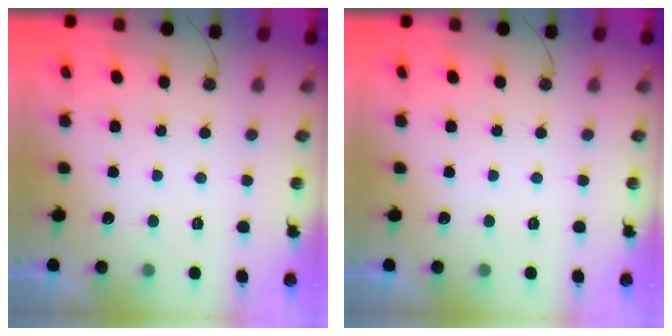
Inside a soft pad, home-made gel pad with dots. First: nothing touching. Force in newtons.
{"total": 0.0}